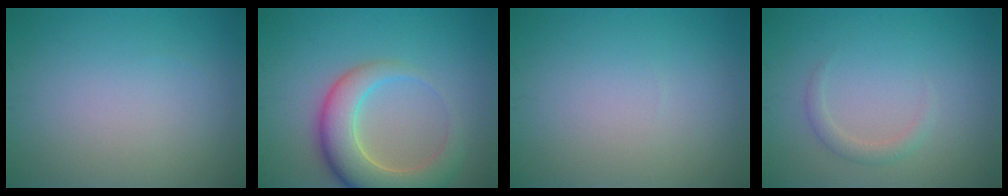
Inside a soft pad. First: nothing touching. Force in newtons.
{"total": 7.0, "press": 7.0, "slide": 0.7}
{"total": 0.0}
{"total": 1.4, "press": 1.4, "slide": 0.1}